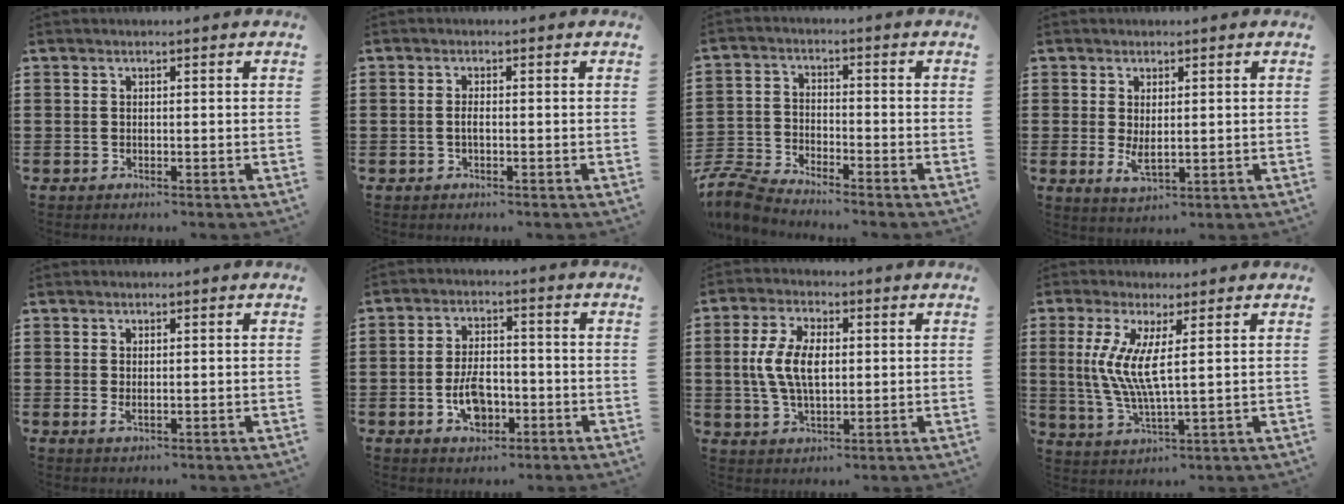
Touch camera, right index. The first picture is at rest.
{"total": 1.2, "force": [-0.3, 0.3, 1.1], "torque": [-0.020, -0.002, -0.005]}
{"total": 5.7, "force": [-5.6, 0.4, 1.0], "torque": [-0.051, -0.006, -0.118]}
{"total": 3.0, "force": [0.4, 1.4, 2.7], "torque": [-0.052, 0.002, 0.007]}
{"total": 1.2, "force": [0.2, 0.6, 1.0], "torque": [-0.020, 0.003, 0.003]}
{"total": 6.3, "force": [-2.0, 3.6, 4.7], "torque": [-0.093, 0.001, -0.040]}
{"total": 7.9, "force": [0.4, 4.2, 6.6], "torque": [-0.150, 0.008, 0.001]}
{"total": 7.8, "force": [1.6, 1.4, 7.5], "torque": [-0.164, -0.009, 0.024]}